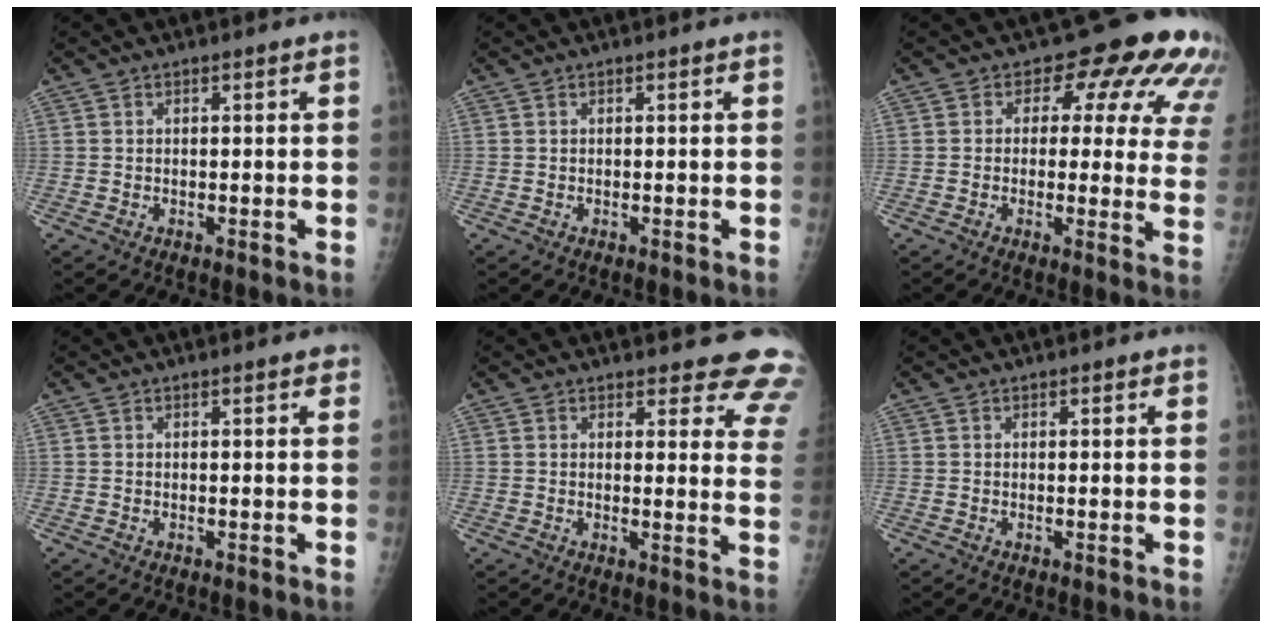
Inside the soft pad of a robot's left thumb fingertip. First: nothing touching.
{"total": 0.0}
{"total": 15.0, "force": [7.3, 8.7, 9.8], "torque": [-0.058, -0.020, 0.056]}
{"total": 1.4, "force": [0.9, 0.4, 0.9], "torque": [-0.011, 0.000, 0.008]}
{"total": 12.4, "force": [11.4, 3.8, 3.1], "torque": [0.022, -0.082, 0.096]}
{"total": 0.5, "force": [0.4, 0.2, 0.3], "torque": [-0.003, -0.002, 0.003]}